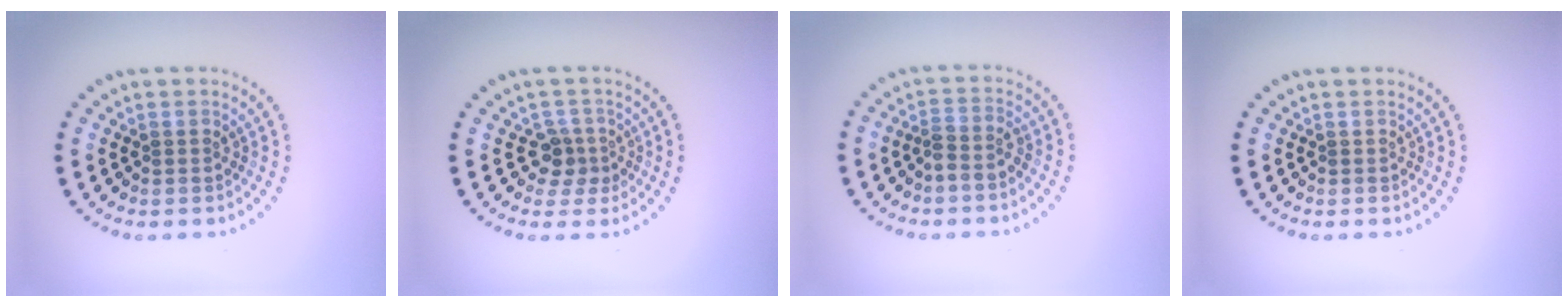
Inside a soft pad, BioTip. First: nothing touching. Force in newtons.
{"total": 2.4, "press": 1.8, "slide": 1.5}
{"total": 1.8, "press": 1.5, "slide": 1.1}
{"total": 0.0}